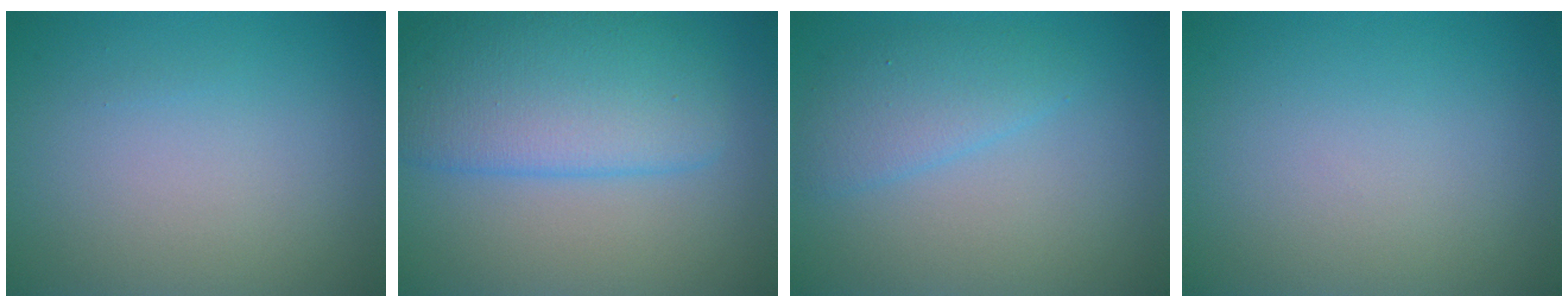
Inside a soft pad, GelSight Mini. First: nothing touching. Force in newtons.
{"total": 6.7, "press": 6.7, "slide": 0.2}
{"total": 2.8, "press": 2.8, "slide": 0.2}
{"total": 0.0}